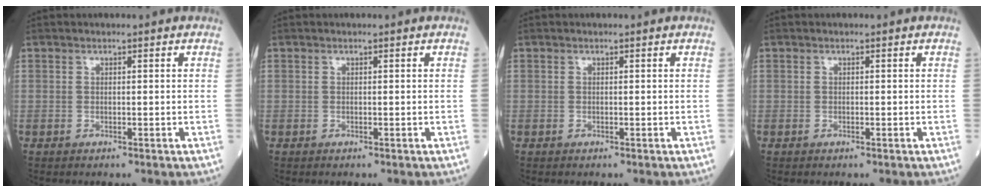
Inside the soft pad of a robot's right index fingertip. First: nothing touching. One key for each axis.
{"total": 0.0}
{"total": 0.0}
{"total": 0.0}